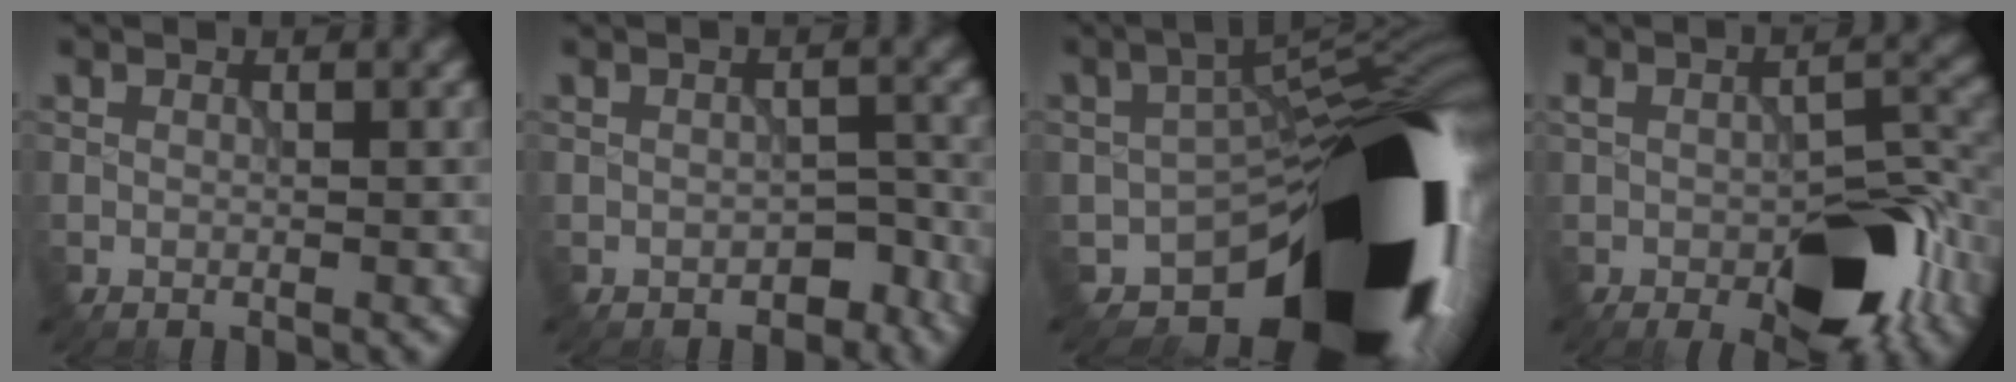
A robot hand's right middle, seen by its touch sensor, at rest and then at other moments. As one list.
[{"total": 2.6, "force": [-1.7, 1.5, 1.3], "torque": [-0.011, -0.005, -0.019]}, {"total": 22.7, "force": [-11.7, 9.6, 16.8], "torque": [-0.186, -0.035, -0.155]}, {"total": 10.1, "force": [-3.8, 5.0, 7.9], "torque": [-0.131, -0.010, -0.053]}]